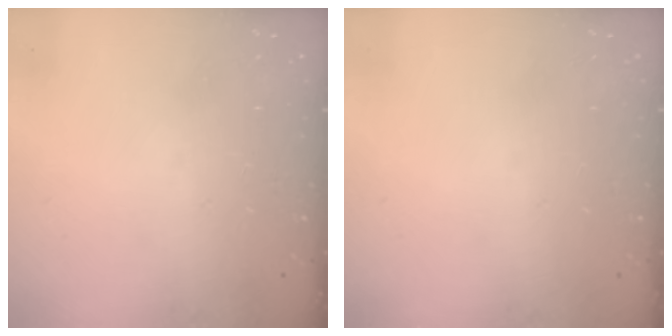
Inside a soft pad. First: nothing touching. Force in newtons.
{"total": 0.0}